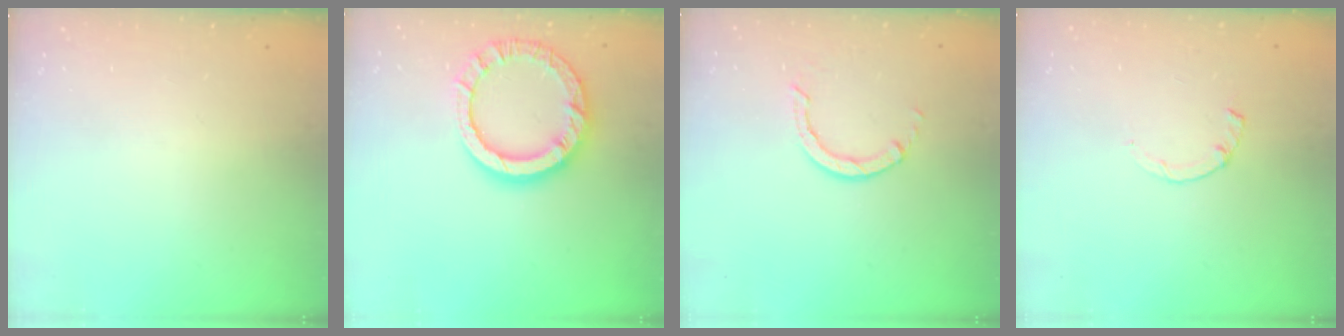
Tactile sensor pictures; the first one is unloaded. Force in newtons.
{"total": 13.5, "press": 13.5, "slide": 1.1}
{"total": 2.8, "press": 2.8, "slide": 0.2}
{"total": 1.0, "press": 0.9, "slide": 0.2}